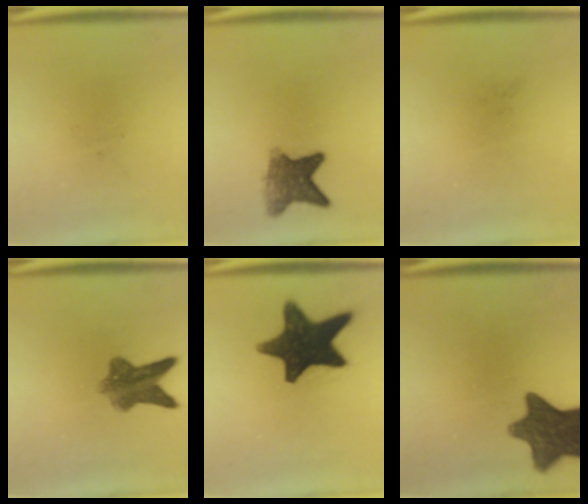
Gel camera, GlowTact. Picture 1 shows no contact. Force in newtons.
{"total": 6.5}
{"total": 0.0}
{"total": 7.1}
{"total": 16.4}
{"total": 11.9}